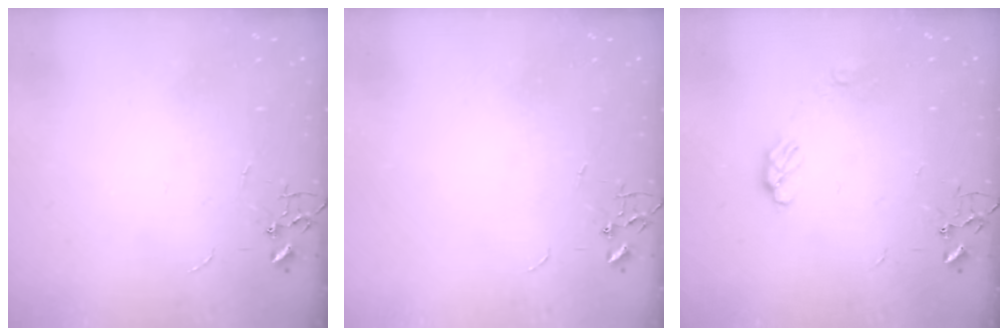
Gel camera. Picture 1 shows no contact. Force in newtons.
{"total": 0.0}
{"total": 4.9, "press": 4.9, "slide": 0.8}